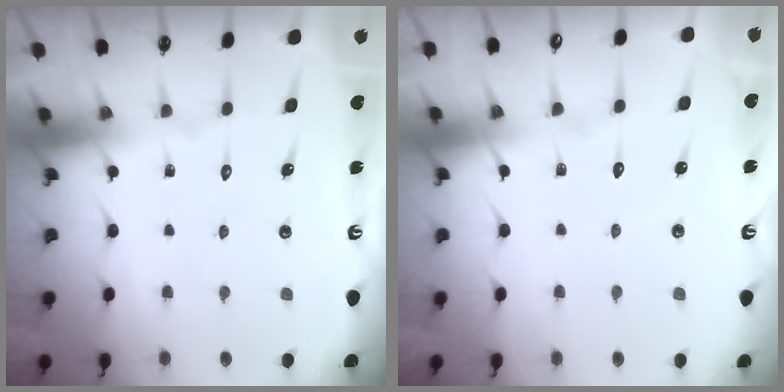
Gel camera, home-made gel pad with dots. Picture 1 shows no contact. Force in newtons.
{"total": 2.3, "press": 2.3, "slide": 0.2}